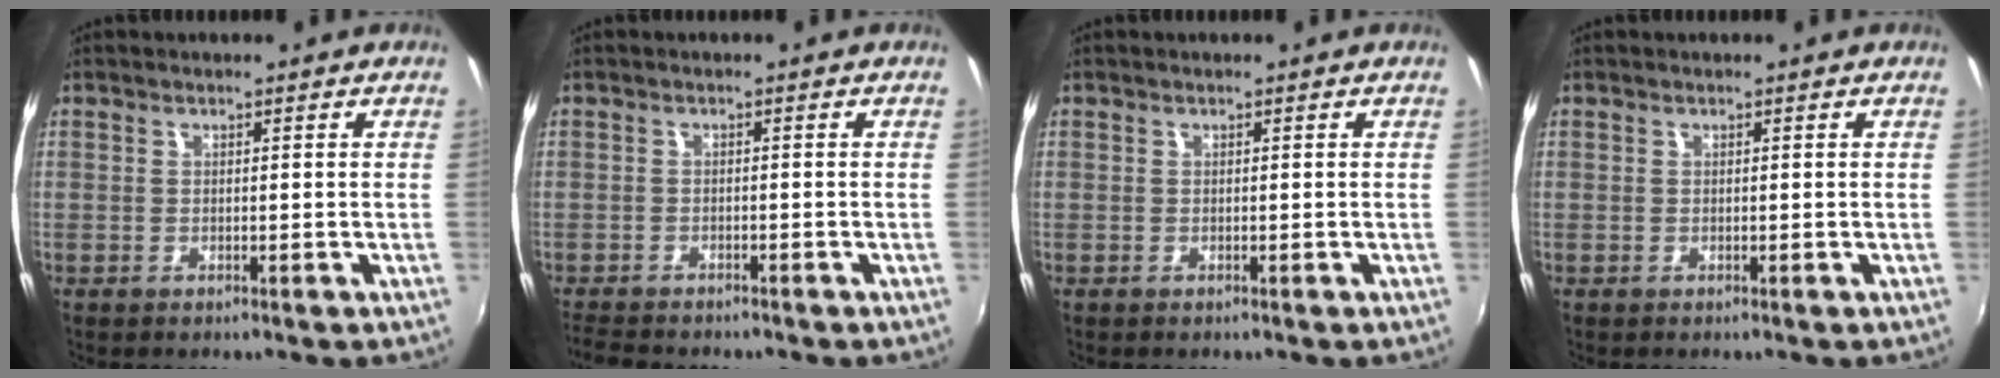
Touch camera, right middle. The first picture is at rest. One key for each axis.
{"total": 5.4, "fx": -5.0, "fy": 1.1, "fz": 1.7, "tx": -0.053, "ty": -0.017, "tz": -0.086}
{"total": 0.0}
{"total": 0.0}